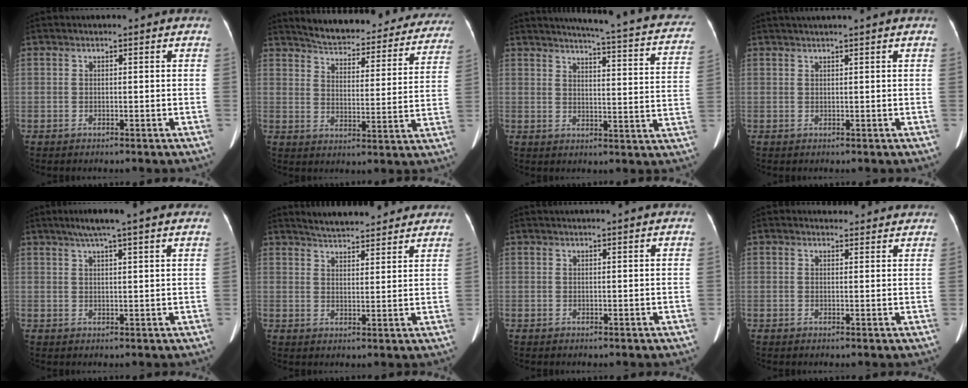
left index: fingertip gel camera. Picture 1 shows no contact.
{"total": 25.9, "force": [23.7, 6.2, 8.5], "torque": [-0.118, -0.039, 0.287]}
{"total": 23.7, "force": [21.2, 2.1, 10.5], "torque": [-0.136, -0.060, 0.232]}
{"total": 4.1, "force": [3.4, -0.9, 2.1], "torque": [-0.024, 0.027, 0.053]}
{"total": 9.1, "force": [7.2, -0.5, 5.6], "torque": [-0.086, 0.029, 0.094]}
{"total": 12.8, "force": [11.9, 2.6, 4.1], "torque": [-0.047, 0.019, 0.156]}
{"total": 5.6, "force": [5.2, -0.6, 2.2], "torque": [-0.022, 0.027, 0.058]}
{"total": 5.8, "force": [5.5, 1.4, 0.8], "torque": [-0.002, 0.010, 0.052]}